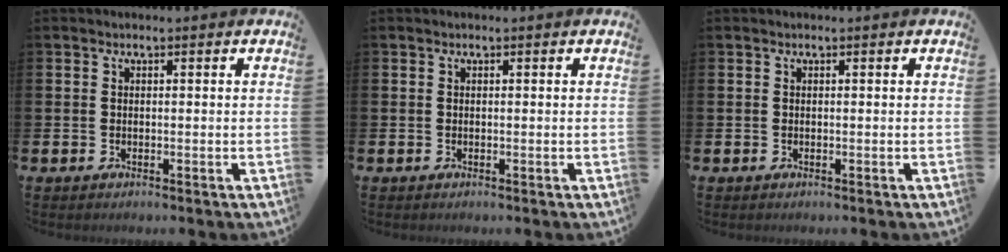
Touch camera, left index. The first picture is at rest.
{"total": 0.0}
{"total": 0.0}